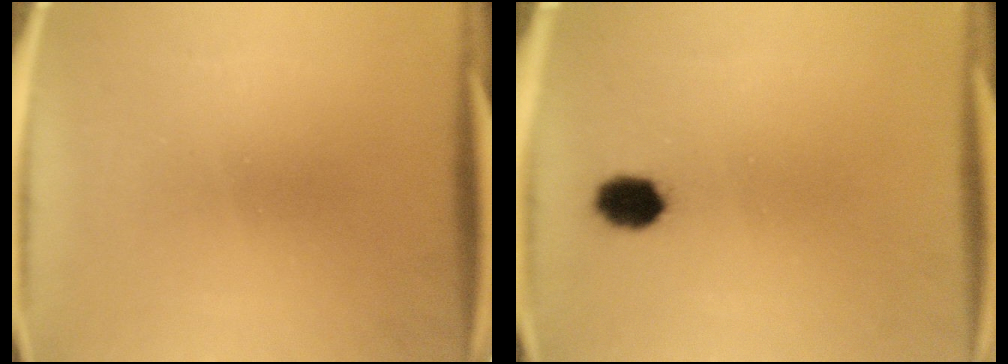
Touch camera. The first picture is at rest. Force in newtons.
{"total": 5.1}